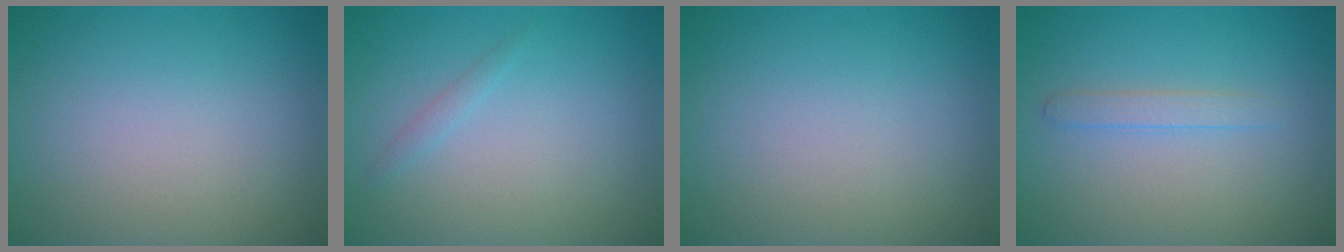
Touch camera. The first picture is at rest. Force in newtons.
{"total": 0.7, "press": 0.7, "slide": 0.0}
{"total": 0.0}
{"total": 1.3, "press": 1.3, "slide": 0.1}